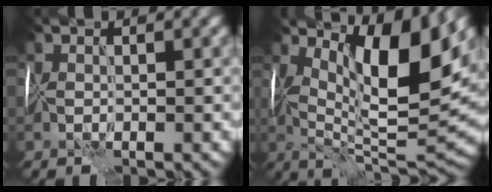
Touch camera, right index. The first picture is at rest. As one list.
[{"total": 10.8, "force": [4.0, 3.5, 9.4], "torque": [-0.156, -0.008, 0.073]}]